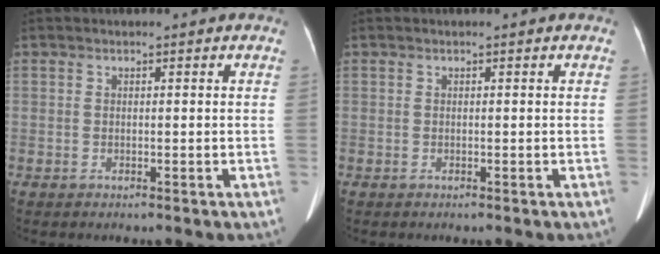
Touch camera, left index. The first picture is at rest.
{"total": 0.0}